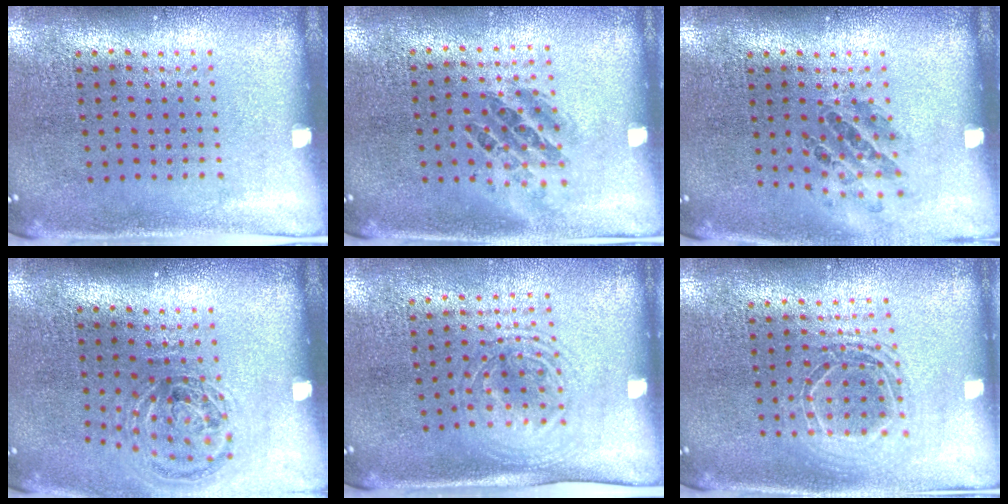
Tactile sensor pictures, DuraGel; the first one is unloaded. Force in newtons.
{"total": 0.9, "press": 0.8, "slide": 0.4}
{"total": 0.8, "press": 0.8, "slide": 0.1}
{"total": 1.2, "press": 1.0, "slide": 0.6}
{"total": 1.6, "press": 1.4, "slide": 0.9}
{"total": 1.7, "press": 1.4, "slide": 0.9}